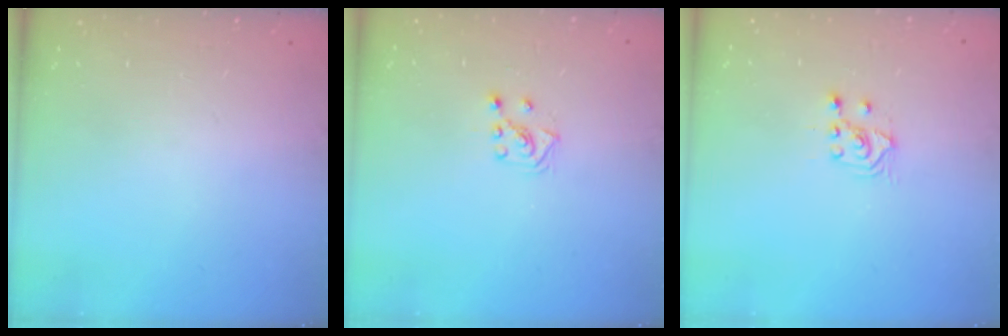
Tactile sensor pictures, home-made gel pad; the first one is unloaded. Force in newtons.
{"total": 4.4, "press": 4.3, "slide": 0.6}
{"total": 2.5, "press": 2.4, "slide": 0.7}